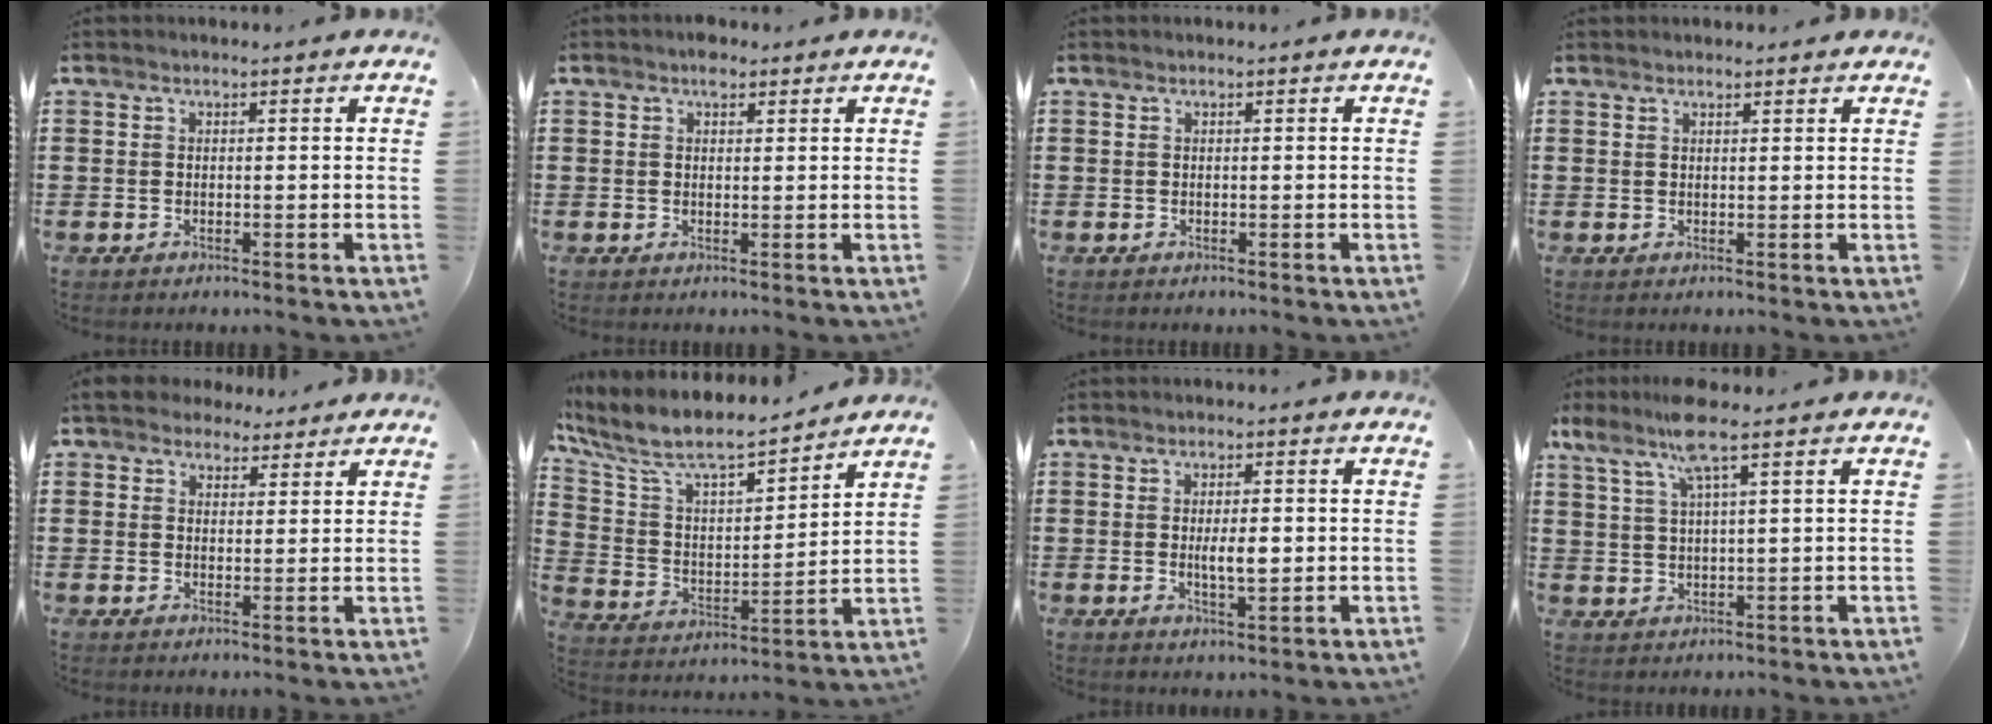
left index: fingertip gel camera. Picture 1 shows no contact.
{"total": 2.2, "force": [1.4, 1.2, 1.1], "torque": [-0.009, 0.000, 0.023]}
{"total": 0.0}
{"total": 1.3, "force": [1.2, 0.2, 0.4], "torque": [-0.009, 0.001, 0.024]}
{"total": 4.6, "force": [3.9, 2.1, 1.1], "torque": [-0.036, 0.003, 0.075]}
{"total": 7.9, "force": [6.7, 1.9, 3.9], "torque": [-0.108, -0.046, 0.108]}
{"total": 4.0, "force": [0.2, 1.2, 3.8], "torque": [-0.062, -0.003, 0.000]}
{"total": 7.7, "force": [4.7, 0.9, 6.1], "torque": [-0.138, 0.000, 0.081]}